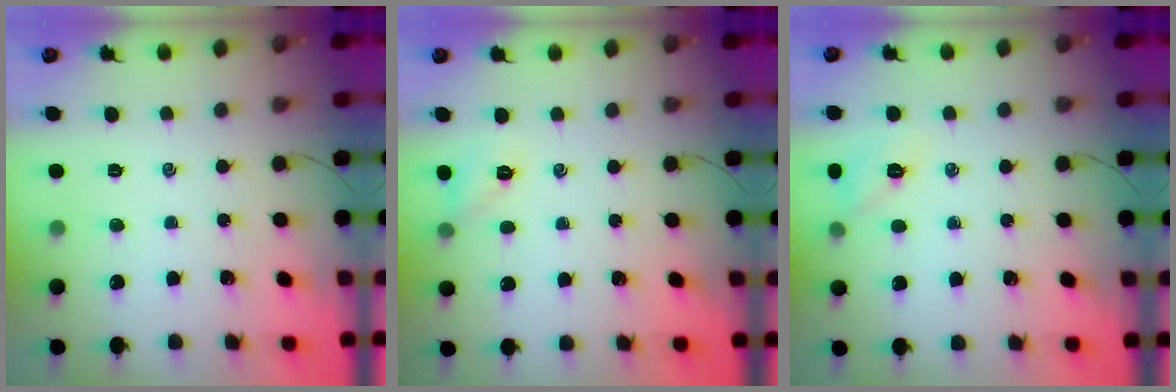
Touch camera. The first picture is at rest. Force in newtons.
{"total": 4.8, "press": 4.8, "slide": 0.2}
{"total": 6.8, "press": 6.6, "slide": 1.6}